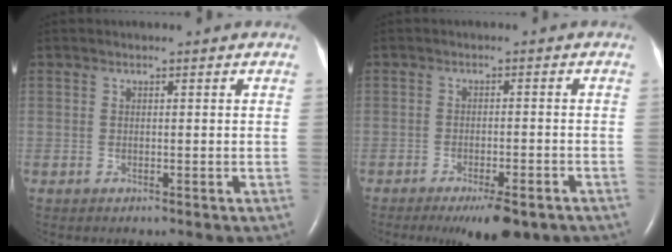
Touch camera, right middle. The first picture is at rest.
{"total": 7.4, "force": [-5.3, 1.7, 4.9], "torque": [-0.066, -0.012, -0.072]}